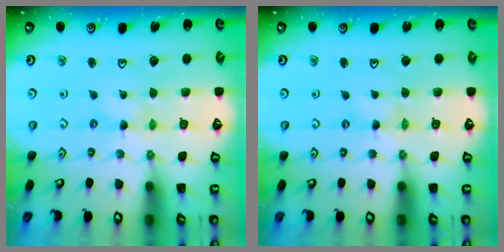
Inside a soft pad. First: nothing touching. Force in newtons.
{"total": 0.0}